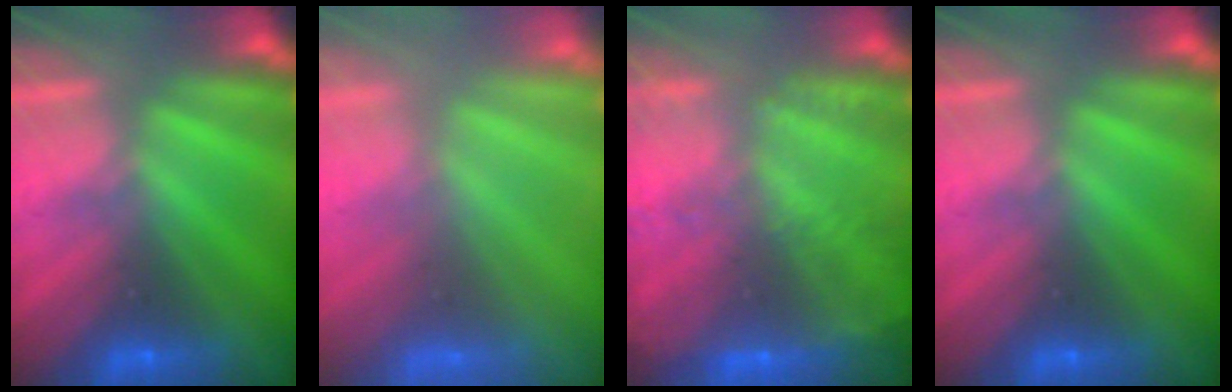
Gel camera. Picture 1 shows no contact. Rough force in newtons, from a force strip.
{"total": 8.0}
{"total": 6.1}
{"total": 0.0}